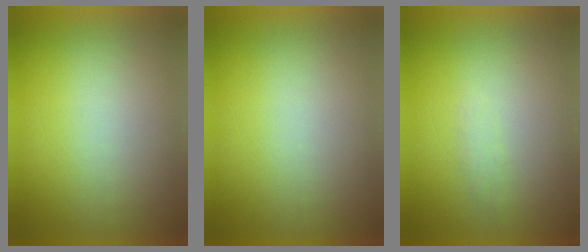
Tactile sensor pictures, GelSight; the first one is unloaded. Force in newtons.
{"total": 0.0}
{"total": 1.2}